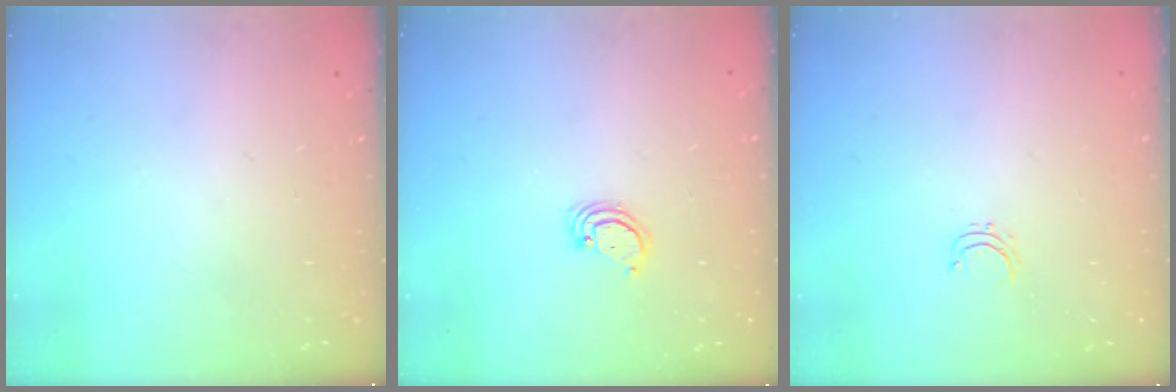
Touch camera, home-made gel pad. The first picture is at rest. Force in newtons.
{"total": 2.6, "press": 2.6, "slide": 0.2}
{"total": 3.6, "press": 3.6, "slide": 0.3}